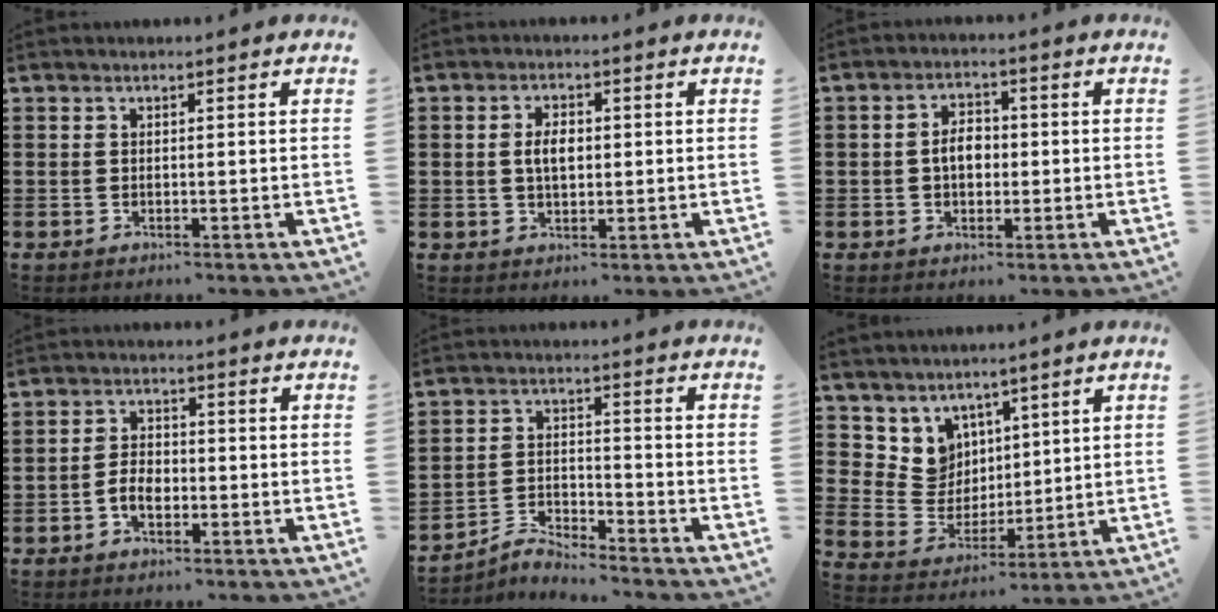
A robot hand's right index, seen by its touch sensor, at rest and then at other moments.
{"total": 3.5, "force": [0.1, 1.8, 3.0], "torque": [-0.053, 0.001, -0.001]}
{"total": 3.8, "force": [-0.3, 2.3, 3.0], "torque": [-0.052, 0.002, -0.010]}
{"total": 3.6, "force": [-1.5, 2.1, 2.6], "torque": [-0.063, -0.002, -0.032]}
{"total": 3.9, "force": [-3.9, 0.3, 0.4], "torque": [-0.014, 0.005, -0.081]}
{"total": 7.1, "force": [3.8, 5.9, 1.1], "torque": [-0.060, -0.018, 0.076]}